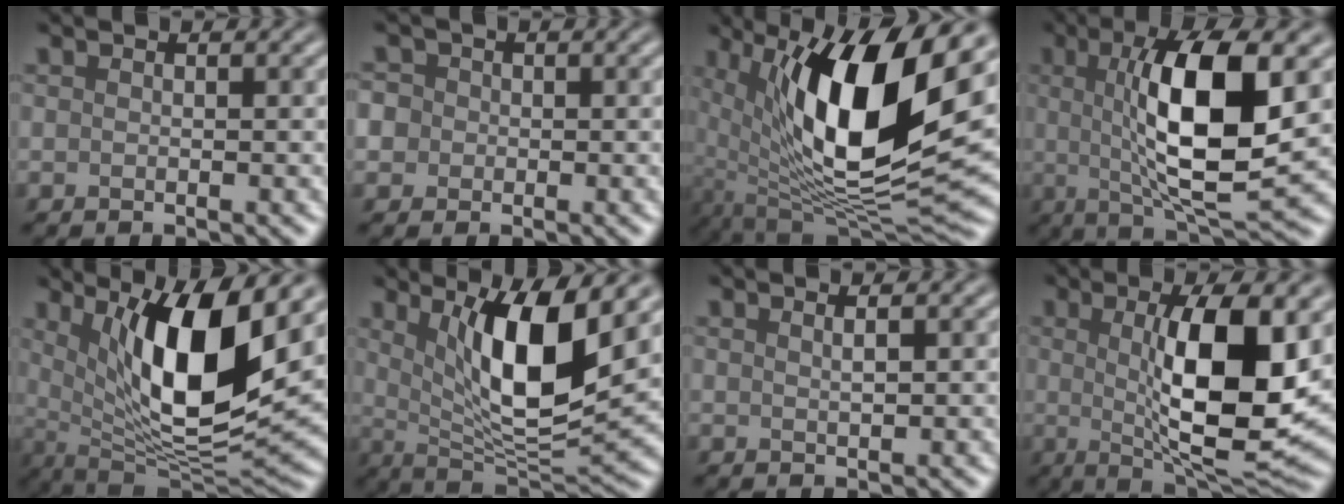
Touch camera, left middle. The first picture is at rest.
{"total": 4.0, "force": [0.7, 3.7, 1.5], "torque": [-0.023, 0.031, -0.015]}
{"total": 14.9, "force": [3.7, 5.3, 13.4], "torque": [-0.223, -0.016, 0.064]}
{"total": 10.5, "force": [1.2, 2.9, 10.0], "torque": [-0.159, -0.005, 0.026]}
{"total": 11.4, "force": [3.5, 3.3, 10.4], "torque": [-0.162, -0.016, 0.066]}
{"total": 9.4, "force": [3.0, 2.7, 8.5], "torque": [-0.139, -0.021, 0.059]}
{"total": 1.1, "force": [0.6, 0.3, 0.9], "torque": [-0.012, 0.005, 0.008]}
{"total": 11.2, "force": [0.9, 3.3, 10.7], "torque": [-0.160, -0.009, 0.021]}